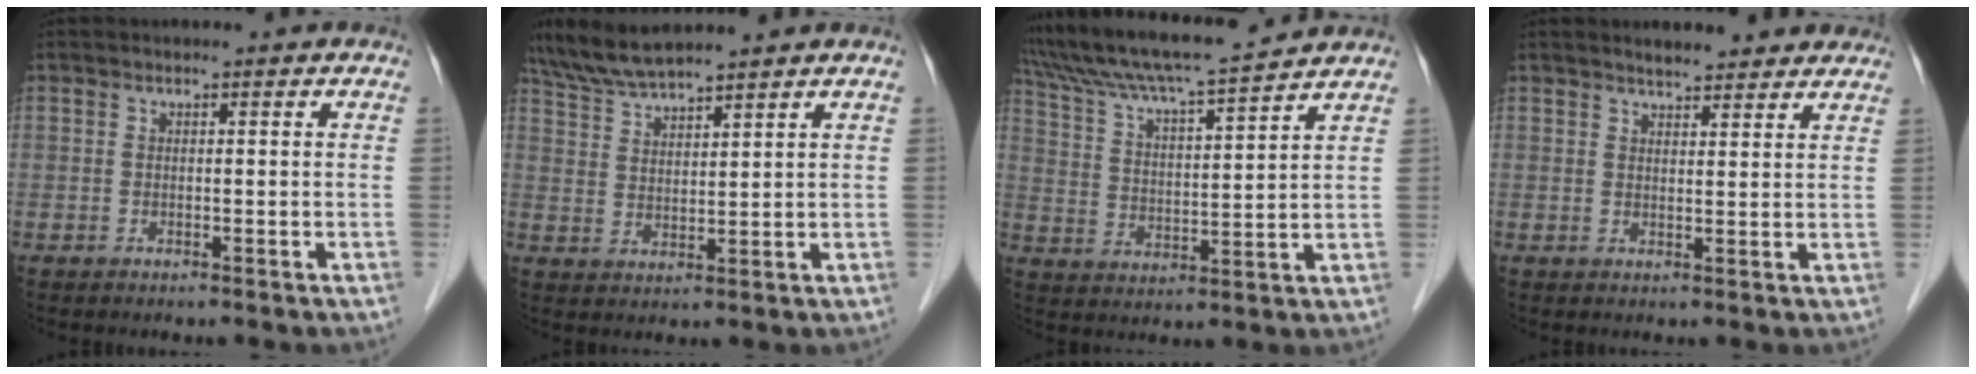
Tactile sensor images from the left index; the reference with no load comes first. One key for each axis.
{"total": 7.3, "fx": 6.7, "fy": 0.3, "fz": 3.0, "tx": -0.069, "ty": 0.019, "tz": 0.135}
{"total": 15.2, "fx": 13.8, "fy": -0.3, "fz": 6.4, "tx": -0.122, "ty": 0.017, "tz": 0.230}
{"total": 5.9, "fx": 5.4, "fy": 1.4, "fz": 2.1, "tx": -0.026, "ty": 0.017, "tz": 0.067}